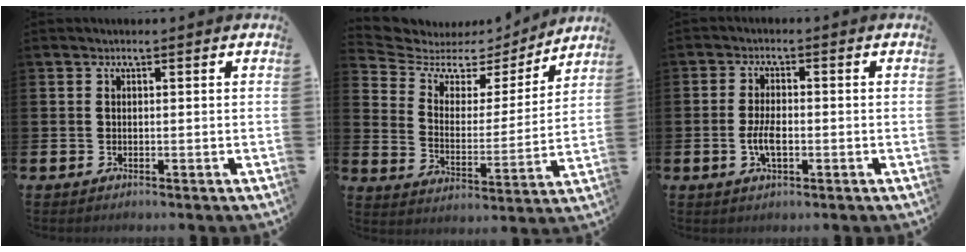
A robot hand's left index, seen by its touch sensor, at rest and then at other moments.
{"total": 5.4, "force": [4.5, 2.9, 0.9], "torque": [-0.056, -0.036, 0.070]}
{"total": 3.7, "force": [-0.8, 1.5, 3.2], "torque": [-0.063, -0.001, -0.017]}